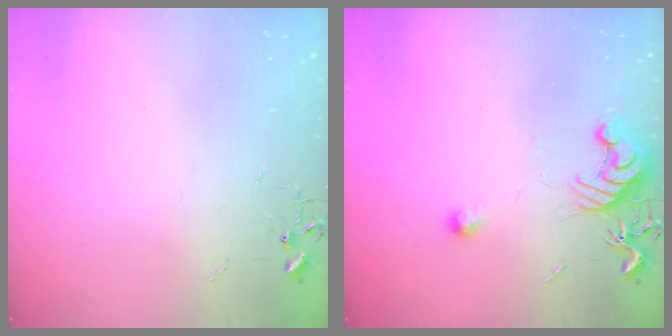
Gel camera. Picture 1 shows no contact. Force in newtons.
{"total": 11.2, "press": 11.2, "slide": 0.3}